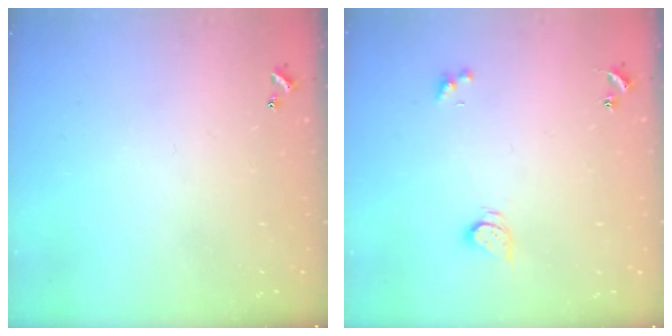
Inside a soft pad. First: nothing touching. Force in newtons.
{"total": 2.5, "press": 2.5, "slide": 0.5}